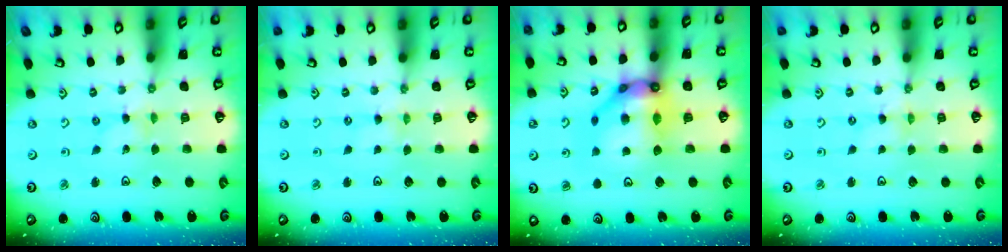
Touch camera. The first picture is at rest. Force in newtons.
{"total": 1.1, "press": 1.1, "slide": 0.2}
{"total": 14.7, "press": 14.6, "slide": 1.6}
{"total": 0.0}